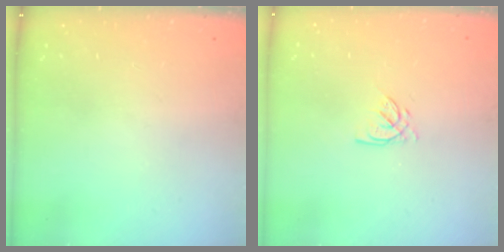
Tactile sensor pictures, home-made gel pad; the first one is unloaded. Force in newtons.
{"total": 2.5, "press": 2.5, "slide": 0.3}